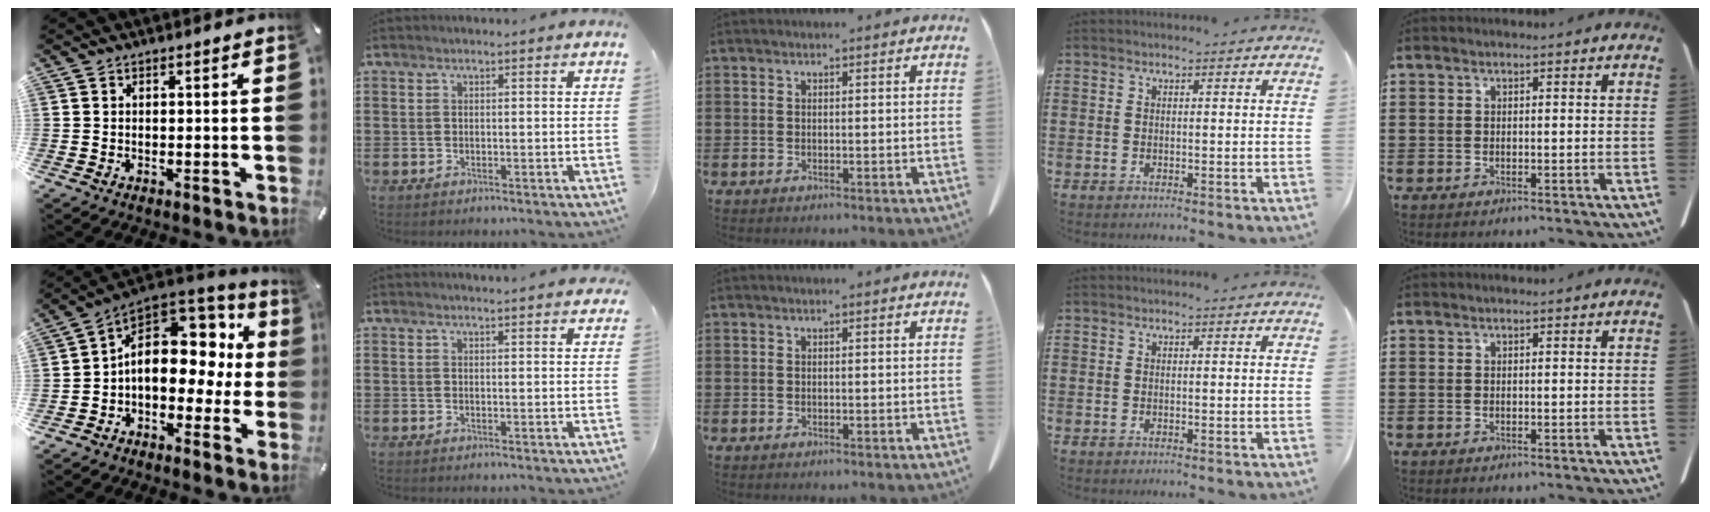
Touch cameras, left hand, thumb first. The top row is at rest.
{"thumb": {"total": 14.5, "force": [2.6, 10.2, 10.0], "torque": [-0.150, -0.017, 0.047]}, "index": {"total": 1.6, "force": [1.6, 0.0, 0.3], "torque": [-0.011, 0.001, 0.031]}}